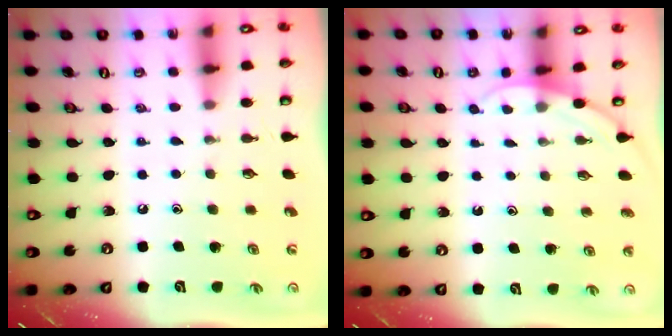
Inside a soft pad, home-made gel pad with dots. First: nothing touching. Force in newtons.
{"total": 3.9, "press": 3.9, "slide": 0.3}